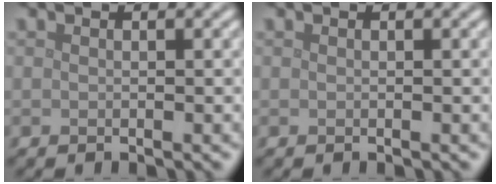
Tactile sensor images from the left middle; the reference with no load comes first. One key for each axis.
{"total": 0.0}